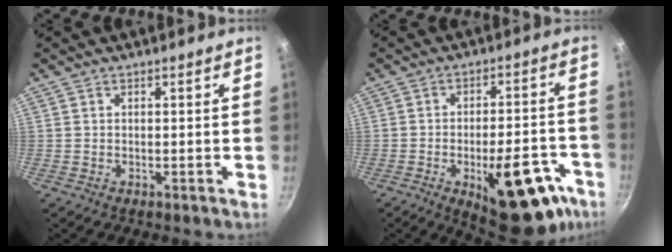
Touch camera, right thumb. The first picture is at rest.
{"total": 19.9, "force": [-9.0, 8.5, 15.6], "torque": [-0.145, 0.034, -0.110]}